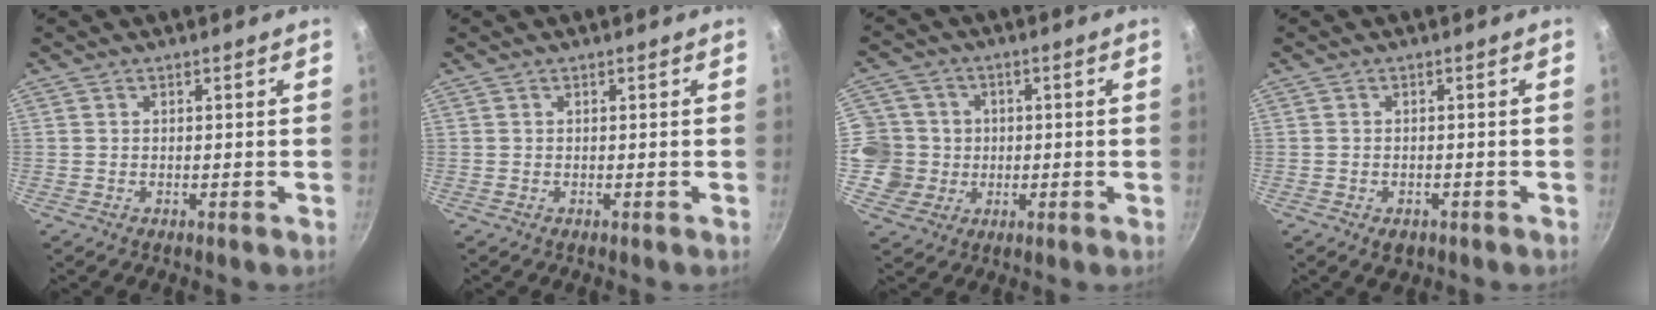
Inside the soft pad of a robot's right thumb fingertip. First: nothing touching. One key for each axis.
{"total": 0.0}
{"total": 9.8, "fx": -0.1, "fy": 9.5, "fz": 2.1, "tx": -0.008, "ty": 0.011, "tz": -0.011}
{"total": 2.7, "fx": -1.4, "fy": 1.8, "fz": 1.4, "tx": -0.021, "ty": 0.008, "tz": -0.011}